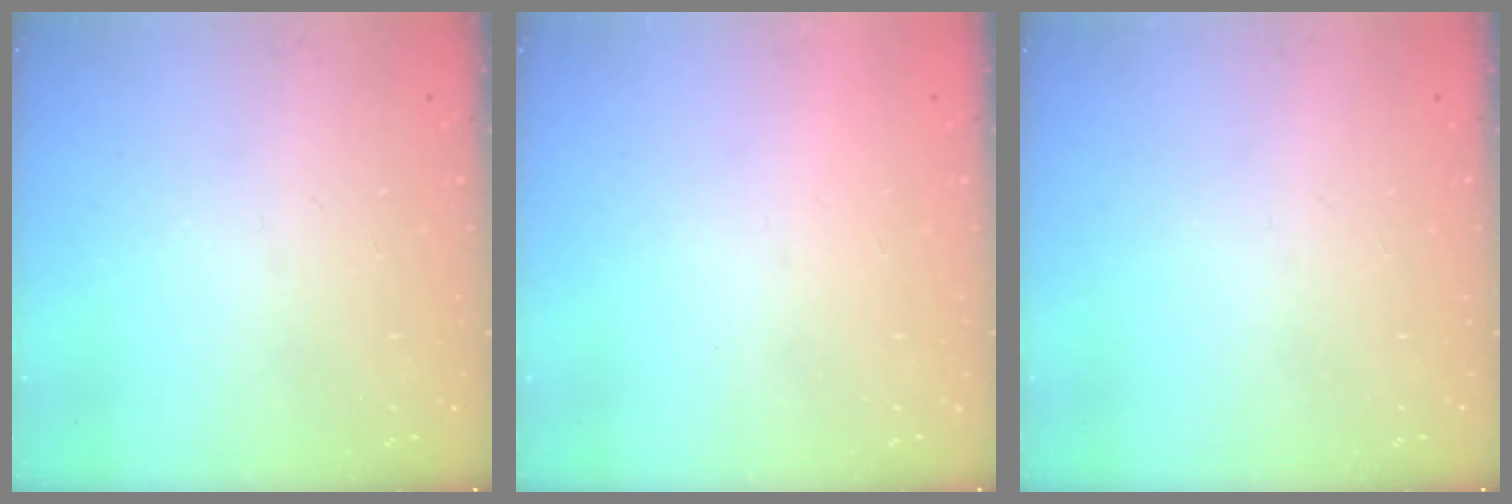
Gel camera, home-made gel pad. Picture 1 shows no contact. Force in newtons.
{"total": 1.5, "press": 1.5, "slide": 0.1}
{"total": 0.0}